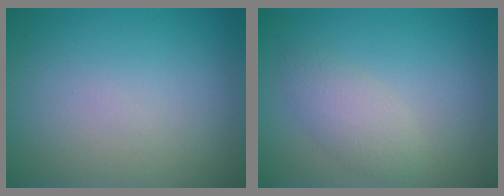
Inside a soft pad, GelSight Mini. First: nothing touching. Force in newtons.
{"total": 2.4, "press": 2.4, "slide": 0.1}